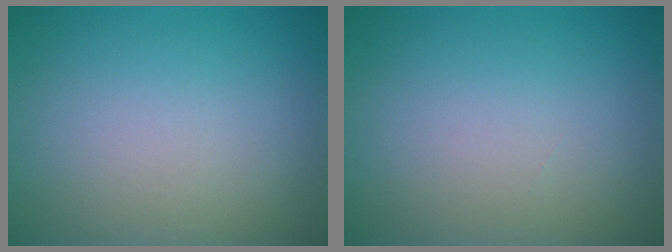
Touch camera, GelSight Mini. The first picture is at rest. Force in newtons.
{"total": 0.0}